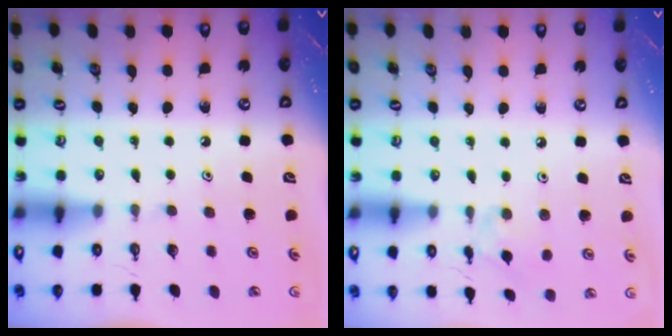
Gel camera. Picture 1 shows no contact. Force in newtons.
{"total": 7.0, "press": 7.0, "slide": 1.0}